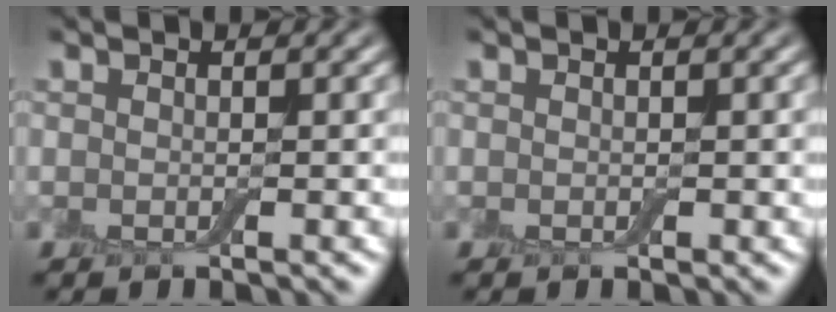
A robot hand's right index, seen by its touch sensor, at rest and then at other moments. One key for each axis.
{"total": 0.0}